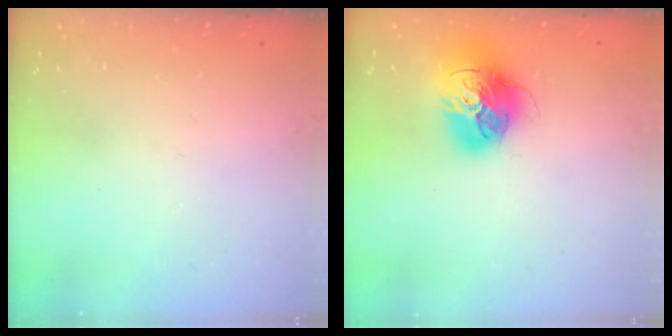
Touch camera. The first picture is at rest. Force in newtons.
{"total": 16.9, "press": 16.9, "slide": 1.7}